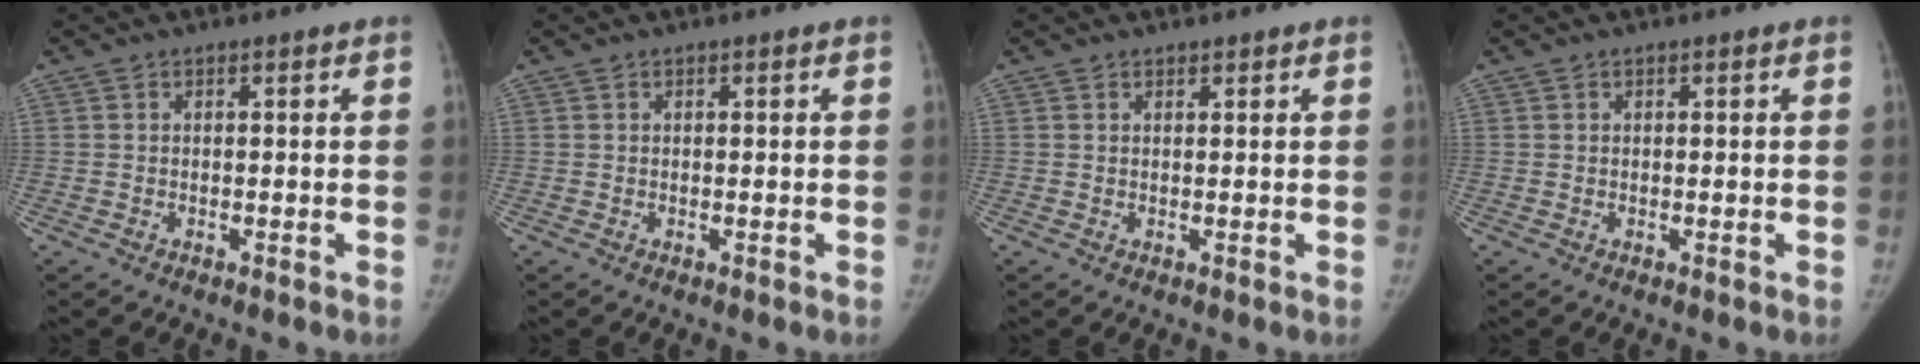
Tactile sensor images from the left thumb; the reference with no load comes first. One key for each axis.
{"total": 0.0}
{"total": 0.6, "fx": 0.5, "fy": 0.2, "fz": 0.1, "tx": -0.001, "ty": -0.005, "tz": 0.009}
{"total": 0.0}